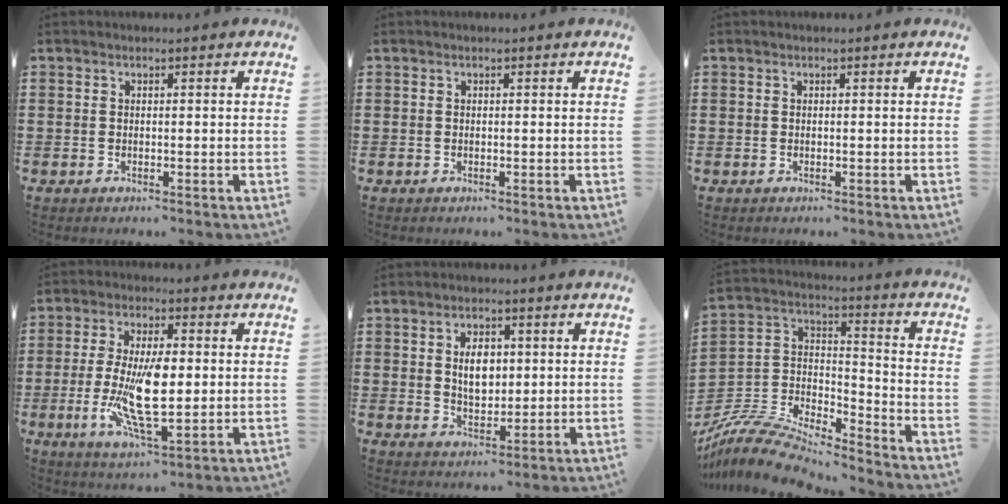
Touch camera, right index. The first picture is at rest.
{"total": 0.0}
{"total": 0.0}
{"total": 11.6, "force": [-0.6, 4.1, 10.8], "torque": [-0.231, -0.014, -0.010]}
{"total": 5.2, "force": [0.8, 3.2, 4.0], "torque": [-0.071, 0.007, 0.007]}
{"total": 10.2, "force": [-9.4, 2.2, 3.3], "torque": [-0.076, 0.014, -0.190]}